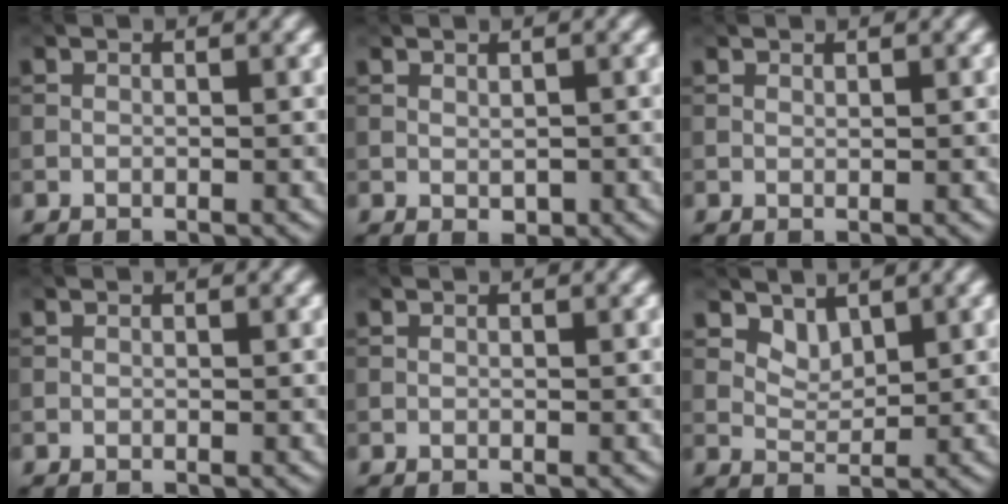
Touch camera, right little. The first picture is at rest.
{"total": 0.7, "force": [0.1, 0.4, 0.5], "torque": [-0.006, -0.005, 0.008]}
{"total": 0.0}
{"total": 0.0}
{"total": 0.0}
{"total": 1.9, "force": [1.5, 0.9, 0.7], "torque": [-0.014, -0.009, 0.028]}